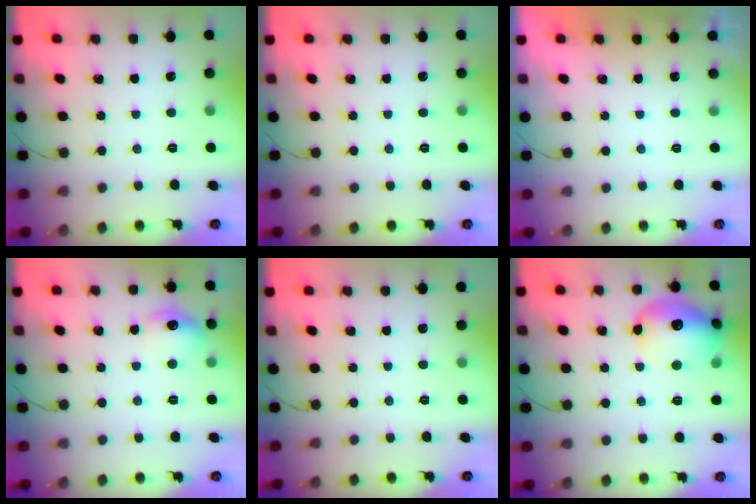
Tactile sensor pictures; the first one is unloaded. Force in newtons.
{"total": 0.0}
{"total": 1.8, "press": 0.1, "slide": 1.8}
{"total": 9.0, "press": 8.9, "slide": 1.2}
{"total": 0.0}
{"total": 16.1, "press": 16.0, "slide": 1.7}